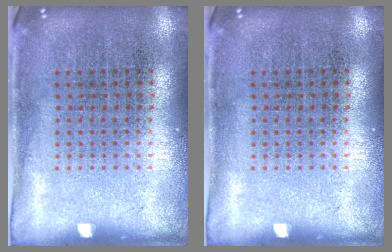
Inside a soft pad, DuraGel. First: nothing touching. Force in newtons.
{"total": 0.0}